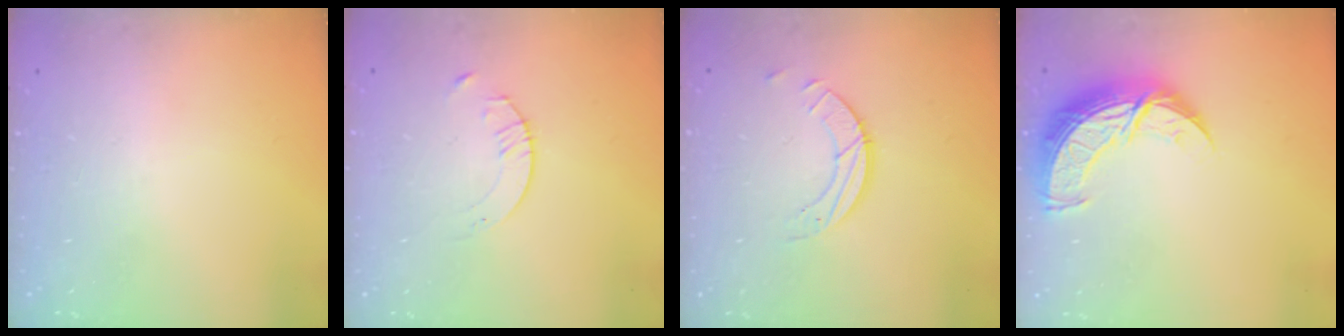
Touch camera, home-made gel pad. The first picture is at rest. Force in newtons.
{"total": 1.6, "press": 1.6, "slide": 0.2}
{"total": 3.9, "press": 3.9, "slide": 0.1}
{"total": 11.2, "press": 11.2, "slide": 0.9}